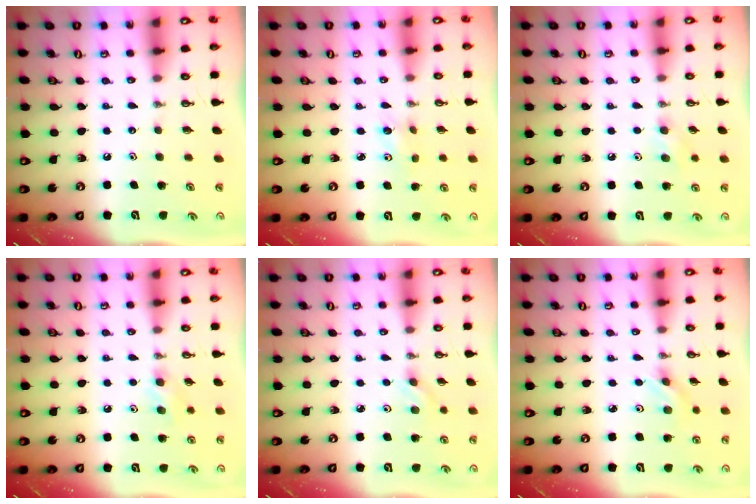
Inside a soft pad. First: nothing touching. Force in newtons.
{"total": 6.9, "press": 4.9, "slide": 4.8}
{"total": 7.9, "press": 7.0, "slide": 3.6}
{"total": 8.4, "press": 7.2, "slide": 4.3}
{"total": 3.5, "press": 3.0, "slide": 1.6}
{"total": 3.2, "press": 2.9, "slide": 1.4}